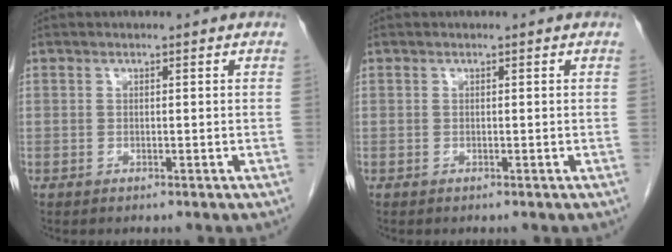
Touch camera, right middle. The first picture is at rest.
{"total": 0.0}